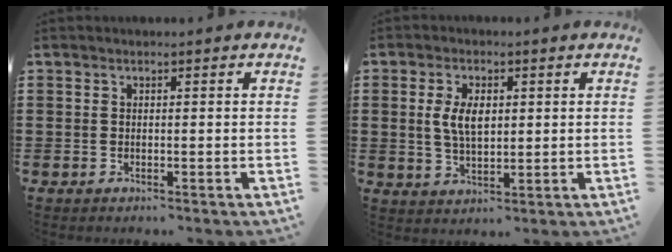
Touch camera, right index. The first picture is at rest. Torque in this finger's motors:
{"motor_torque": [1.10, 0.21, 0.31, 0.16]}